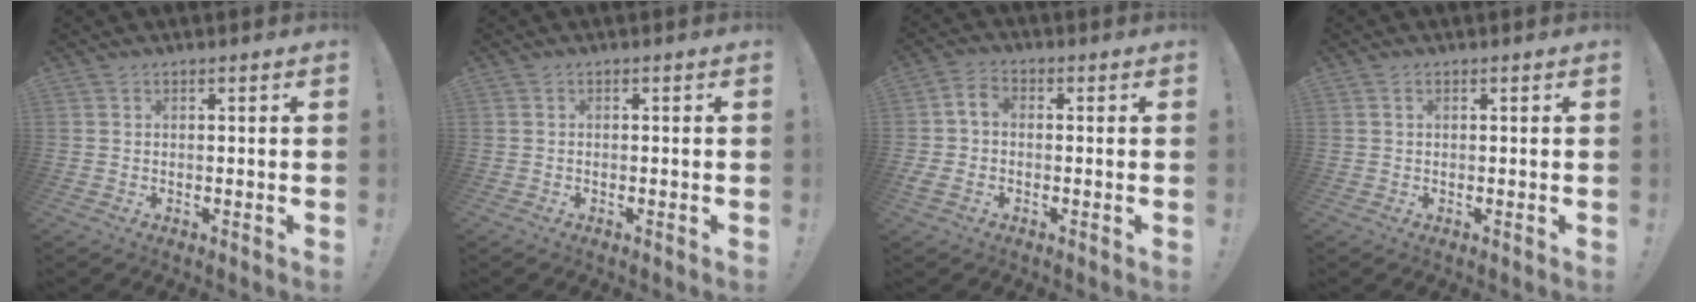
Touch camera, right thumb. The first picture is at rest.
{"total": 0.6, "force": [-0.4, -0.2, 0.3], "torque": [-0.004, 0.000, -0.008]}
{"total": 4.7, "force": [-0.6, 3.1, 3.6], "torque": [-0.083, 0.010, -0.010]}
{"total": 0.5, "force": [0.2, 0.1, 0.5], "torque": [-0.014, 0.003, 0.004]}